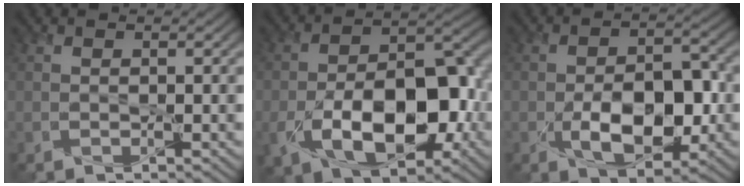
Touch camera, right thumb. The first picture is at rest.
{"total": 13.1, "force": [-3.9, 7.7, 9.9], "torque": [-0.174, -0.015, -0.060]}
{"total": 8.6, "force": [-2.1, 4.8, 6.8], "torque": [-0.113, -0.008, -0.032]}